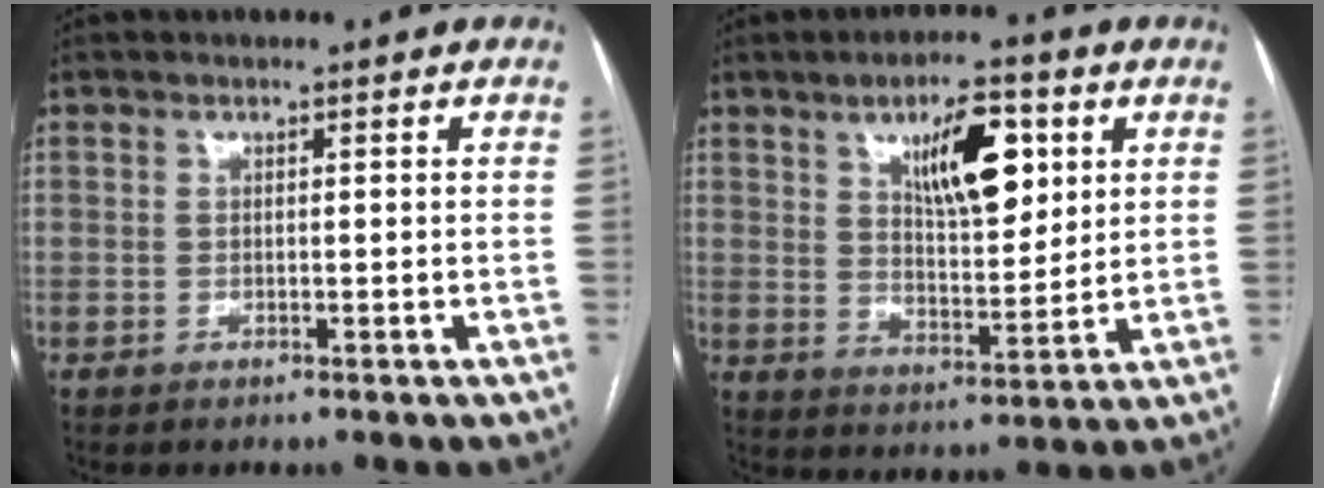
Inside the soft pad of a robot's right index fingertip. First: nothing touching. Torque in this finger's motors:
{"motor_torque": [0.72, 0.53, 0.25, 0.11]}